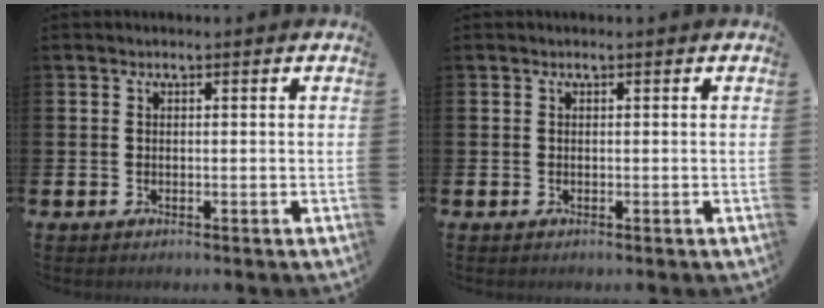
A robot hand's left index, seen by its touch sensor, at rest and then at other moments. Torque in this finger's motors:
{"motor_torque": [0.00, 0.00, 0.00, 0.00]}